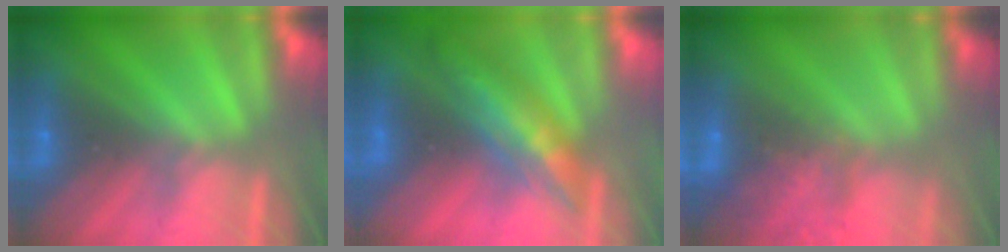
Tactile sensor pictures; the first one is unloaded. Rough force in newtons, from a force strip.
{"total": 3.3}
{"total": 8.3}